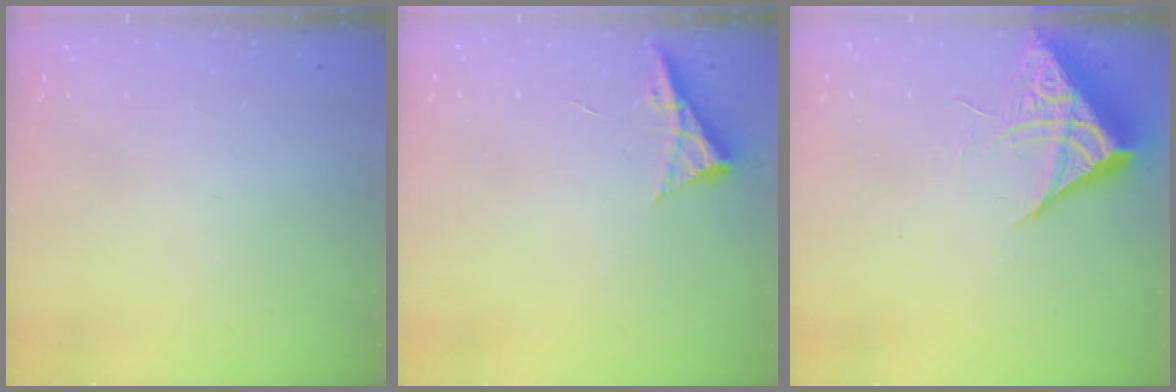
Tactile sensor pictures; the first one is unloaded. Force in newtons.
{"total": 5.4, "press": 5.4, "slide": 0.7}
{"total": 6.9, "press": 6.9, "slide": 0.4}